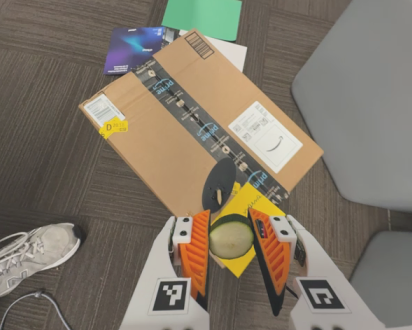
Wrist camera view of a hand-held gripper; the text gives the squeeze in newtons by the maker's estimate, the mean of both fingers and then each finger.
{"total": 8.9, "left": 9.1, "right": 8.7}